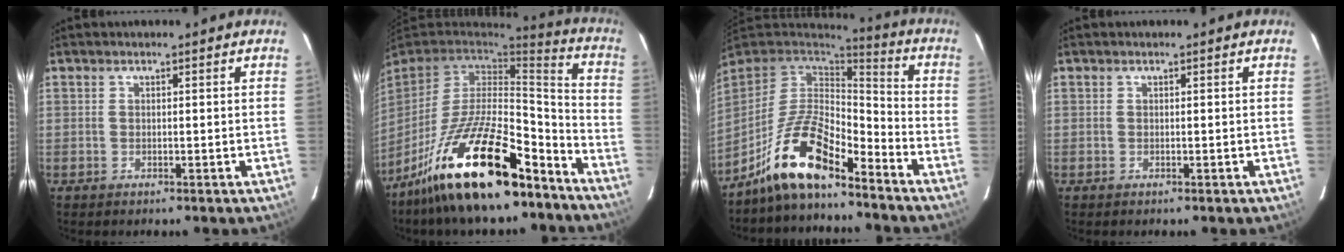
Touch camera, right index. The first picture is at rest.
{"total": 26.3, "force": [-17.9, 6.8, 18.1], "torque": [-0.323, -0.024, -0.307]}
{"total": 14.2, "force": [-10.1, 3.8, 9.2], "torque": [-0.182, 0.019, -0.187]}
{"total": 0.0}